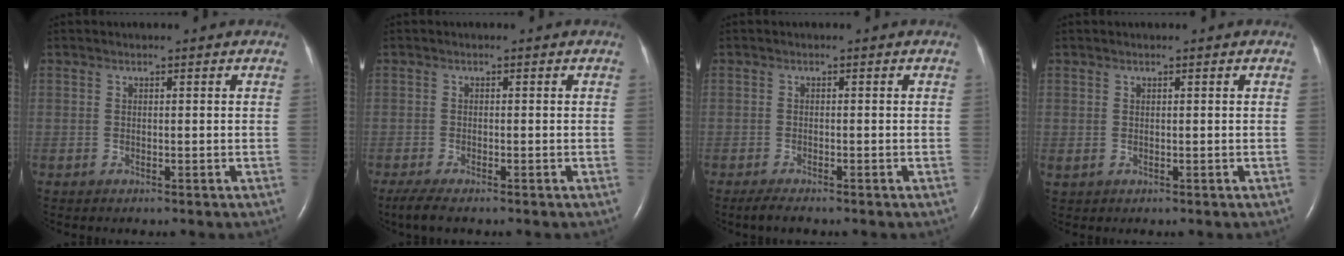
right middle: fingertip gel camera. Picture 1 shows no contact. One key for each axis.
{"total": 3.4, "fx": -2.5, "fy": 0.6, "fz": 2.2, "tx": -0.048, "ty": -0.013, "tz": -0.041}
{"total": 2.2, "fx": -1.7, "fy": 0.4, "fz": 1.3, "tx": -0.035, "ty": -0.008, "tz": -0.029}
{"total": 0.6, "fx": 0.2, "fy": 0.5, "fz": 0.4, "tx": -0.007, "ty": 0.000, "tz": 0.009}